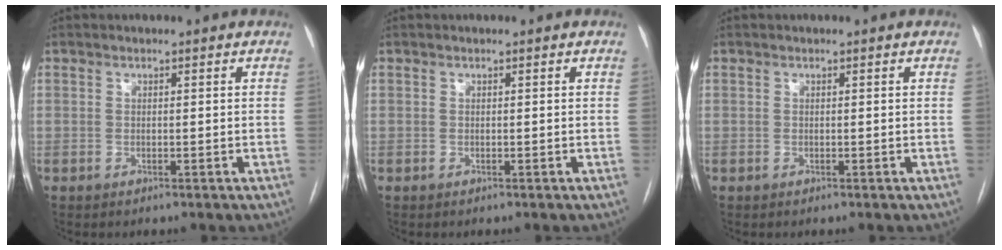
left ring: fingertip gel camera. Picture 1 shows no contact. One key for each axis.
{"total": 0.0}
{"total": 0.0}